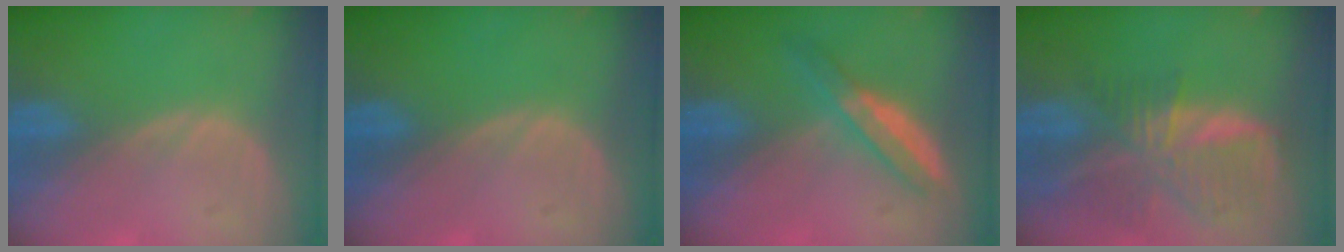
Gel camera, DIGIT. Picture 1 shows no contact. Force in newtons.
{"total": 0.0}
{"total": 5.3, "press": 4.6, "slide": 2.6}
{"total": 9.1, "press": 8.0, "slide": 4.5}